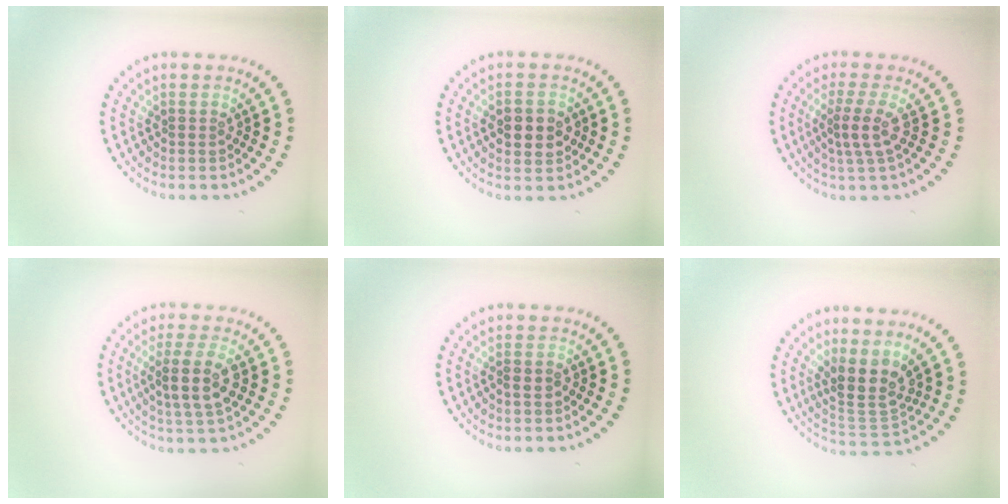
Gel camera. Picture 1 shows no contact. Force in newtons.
{"total": 3.8, "press": 3.8, "slide": 0.3}
{"total": 2.5, "press": 1.9, "slide": 1.7}
{"total": 4.2, "press": 3.9, "slide": 1.6}
{"total": 0.6, "press": 0.6, "slide": 0.3}
{"total": 4.1, "press": 3.6, "slide": 2.0}